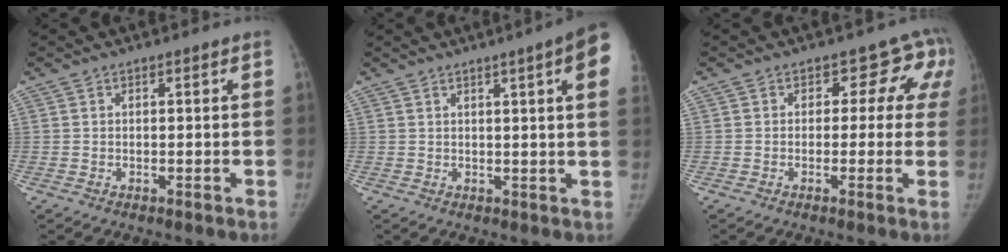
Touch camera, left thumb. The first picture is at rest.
{"total": 9.3, "force": [4.1, 0.3, 8.3], "torque": [-0.097, -0.005, 0.040]}
{"total": 6.4, "force": [2.0, 5.4, 2.7], "torque": [0.021, 0.005, 0.003]}